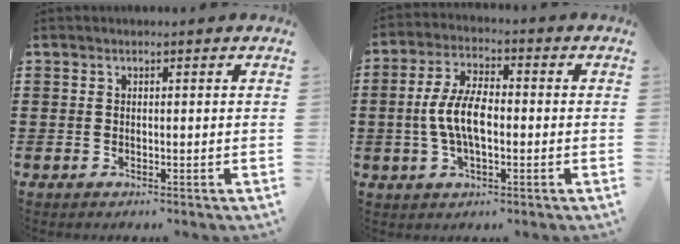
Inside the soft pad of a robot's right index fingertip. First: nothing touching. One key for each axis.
{"total": 7.7, "fx": -0.9, "fy": 3.6, "fz": 6.8, "tx": -0.156, "ty": -0.002, "tz": -0.025}